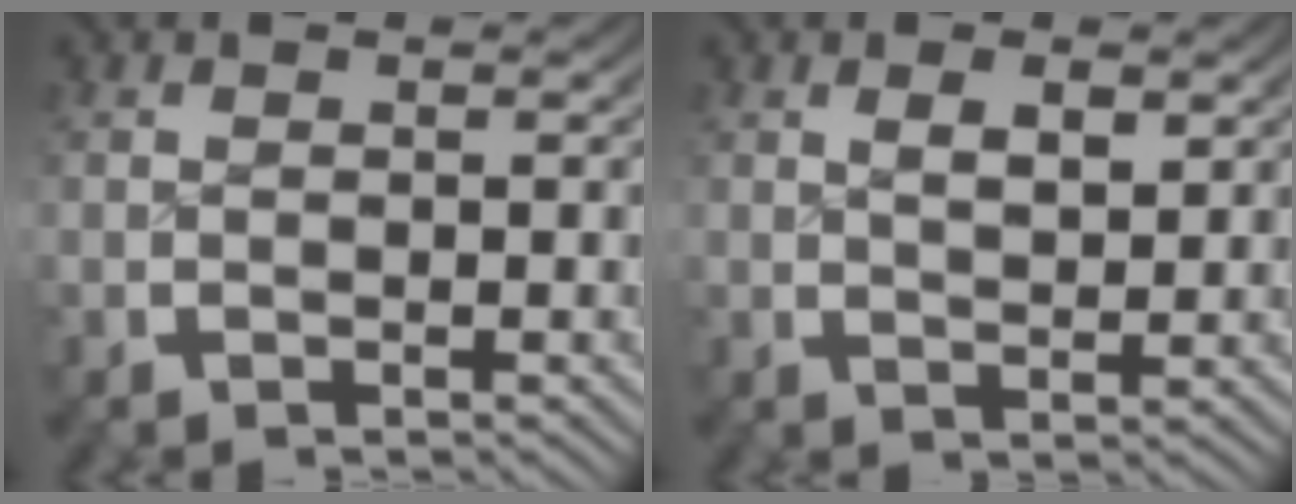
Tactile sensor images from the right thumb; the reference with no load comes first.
{"total": 1.5, "force": [1.0, 0.3, 1.0], "torque": [-0.013, 0.001, 0.022]}